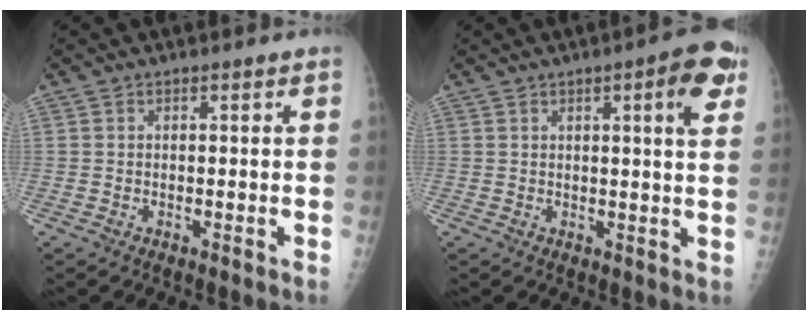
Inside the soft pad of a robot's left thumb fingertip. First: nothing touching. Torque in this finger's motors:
{"motor_torque": [-0.04, 0.41, 0.11, -0.05, 0.07]}